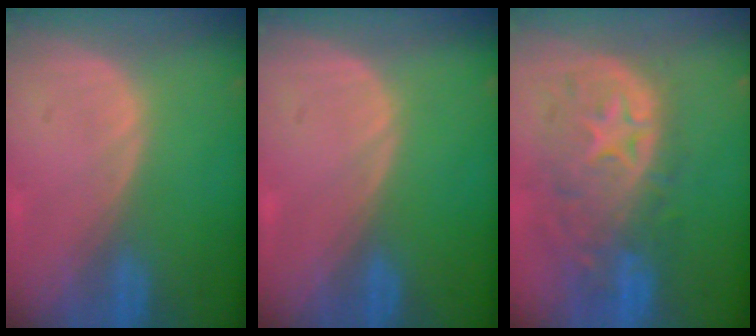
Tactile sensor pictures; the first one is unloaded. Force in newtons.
{"total": 0.0}
{"total": 11.1, "press": 9.8, "slide": 5.1}